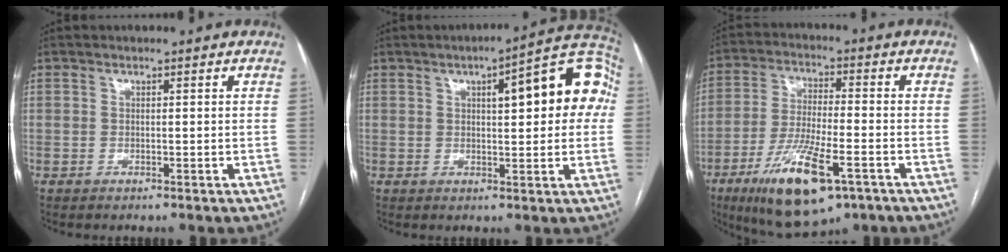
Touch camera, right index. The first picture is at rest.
{"total": 14.0, "force": [3.1, 3.6, 13.2], "torque": [-0.159, 0.038, 0.033]}
{"total": 14.9, "force": [-7.6, 3.9, 12.2], "torque": [-0.235, -0.024, -0.121]}